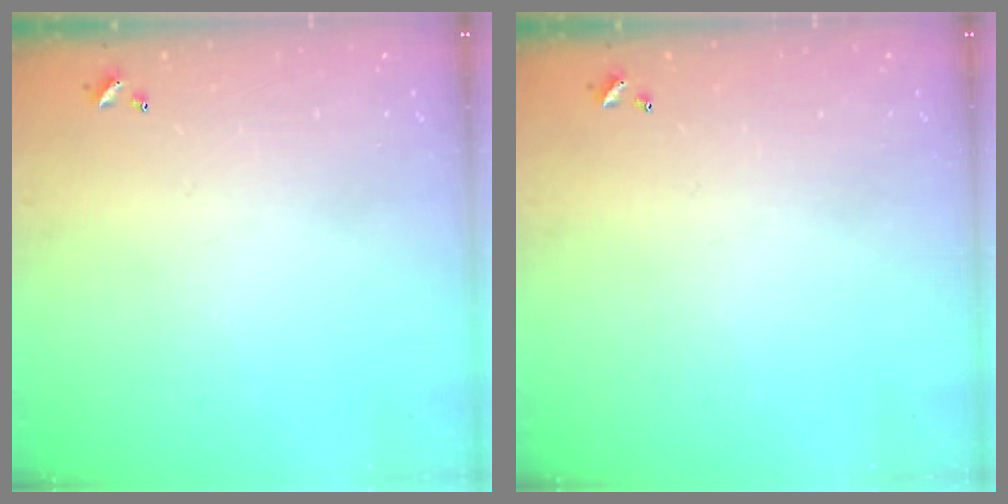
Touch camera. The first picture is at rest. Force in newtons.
{"total": 0.0}